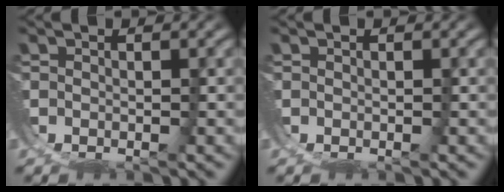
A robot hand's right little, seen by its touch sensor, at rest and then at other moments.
{"total": 0.0}